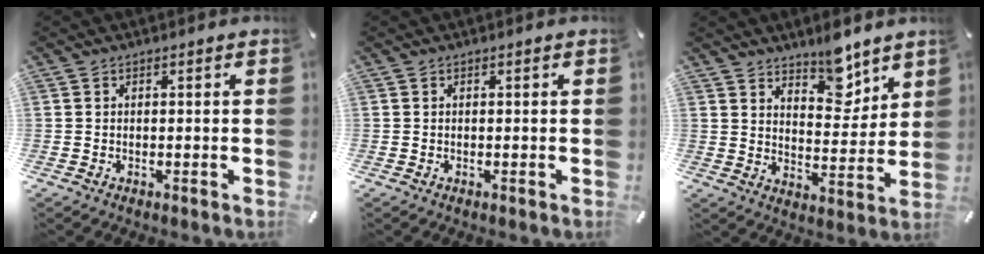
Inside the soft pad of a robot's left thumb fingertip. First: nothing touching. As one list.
[{"total": 0.0}, {"total": 9.5, "force": [7.9, 4.2, 3.4], "torque": [-0.030, -0.059, 0.139]}]